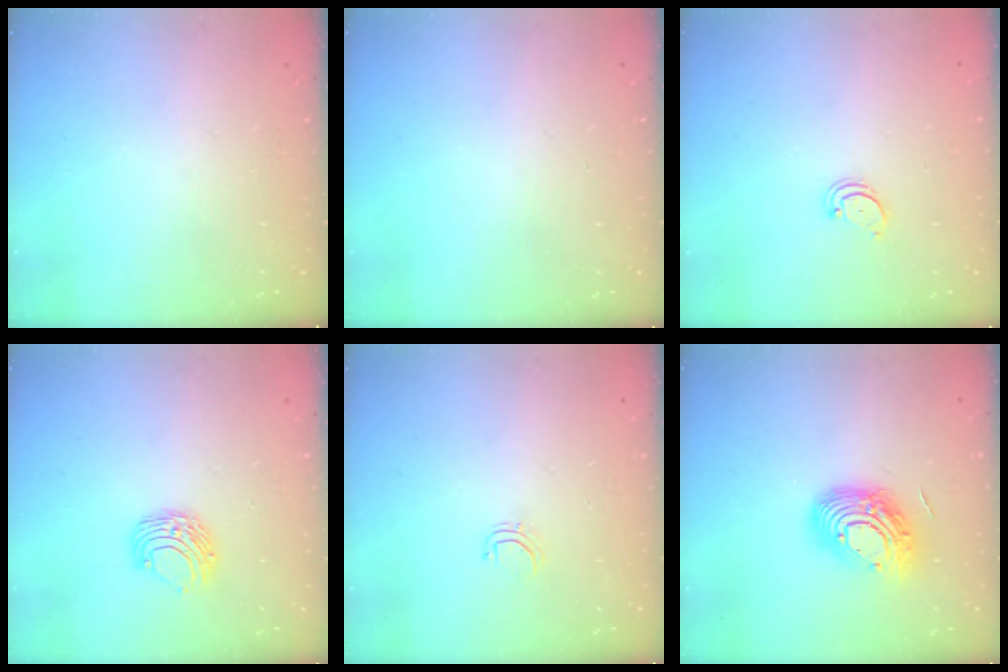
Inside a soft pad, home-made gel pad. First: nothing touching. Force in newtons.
{"total": 0.0}
{"total": 2.4, "press": 2.3, "slide": 0.5}
{"total": 7.7, "press": 7.7, "slide": 0.3}
{"total": 3.8, "press": 3.8, "slide": 0.2}
{"total": 14.8, "press": 14.7, "slide": 1.0}